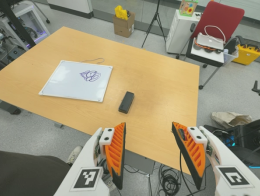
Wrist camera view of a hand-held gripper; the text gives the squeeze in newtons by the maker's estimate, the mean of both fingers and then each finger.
{"total": 0.0}